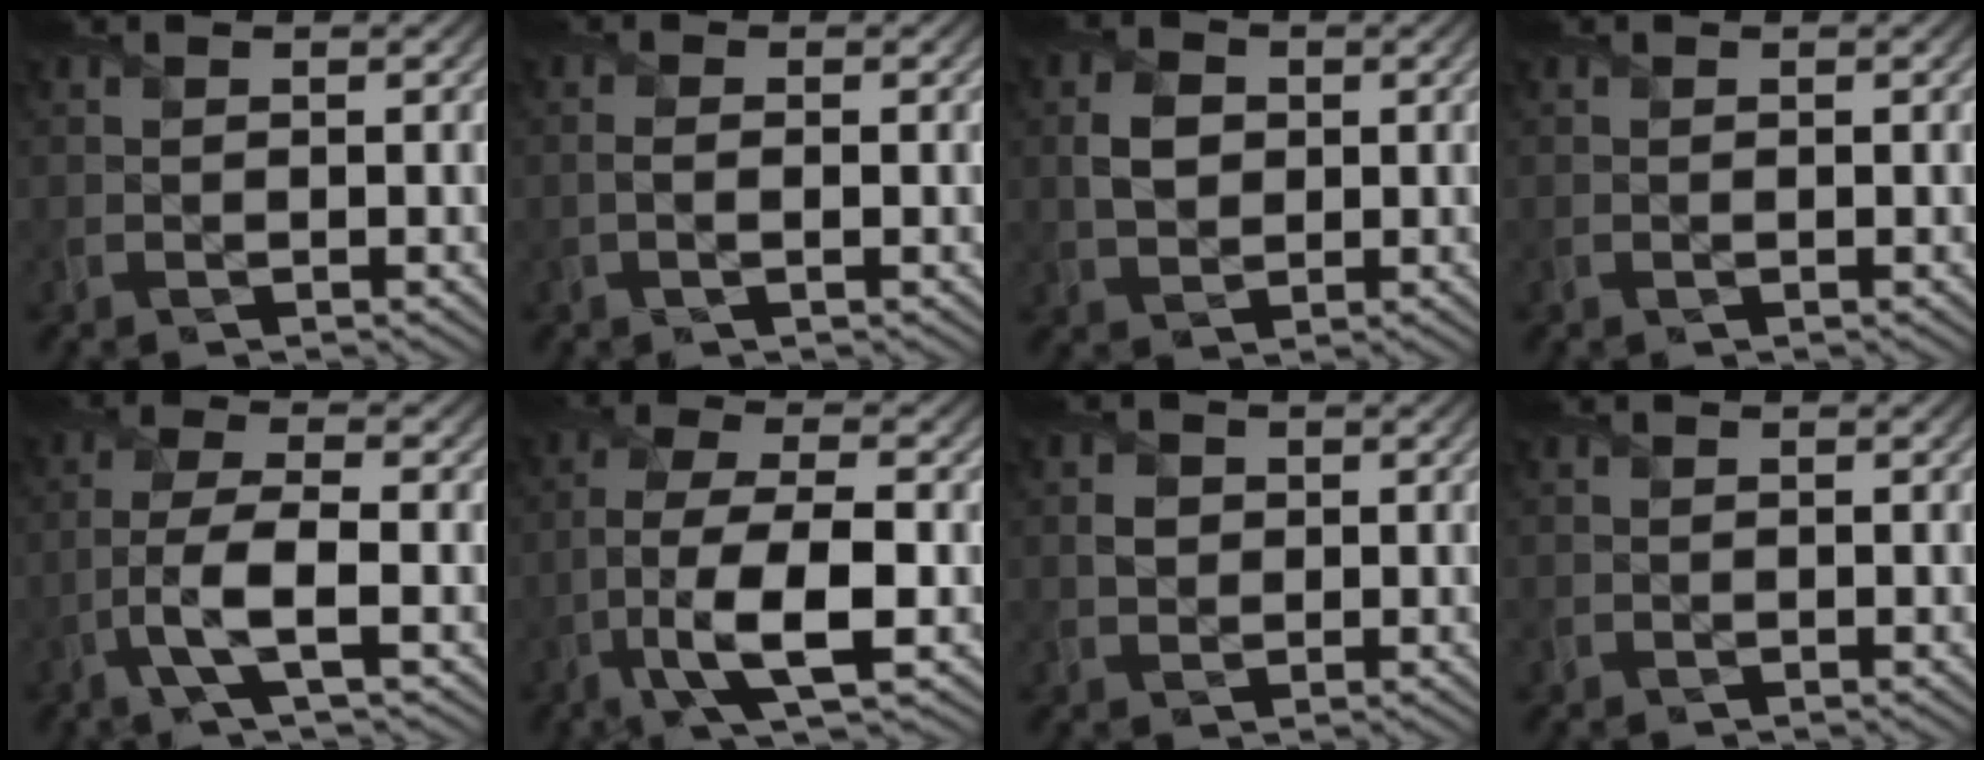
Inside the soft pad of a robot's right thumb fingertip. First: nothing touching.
{"total": 1.2, "force": [-0.1, 0.3, 1.2], "torque": [-0.027, 0.000, -0.004]}
{"total": 3.8, "force": [0.6, 3.0, 2.3], "torque": [-0.055, 0.001, 0.005]}
{"total": 0.0}
{"total": 5.9, "force": [-2.1, 1.4, 5.4], "torque": [-0.116, 0.009, -0.053]}
{"total": 9.5, "force": [-3.1, 3.0, 8.5], "torque": [-0.171, 0.002, -0.067]}
{"total": 2.0, "force": [0.3, 1.8, 0.8], "torque": [-0.019, -0.002, 0.002]}
{"total": 0.5, "force": [-0.2, 0.5, 0.0], "torque": [0.001, -0.005, -0.006]}